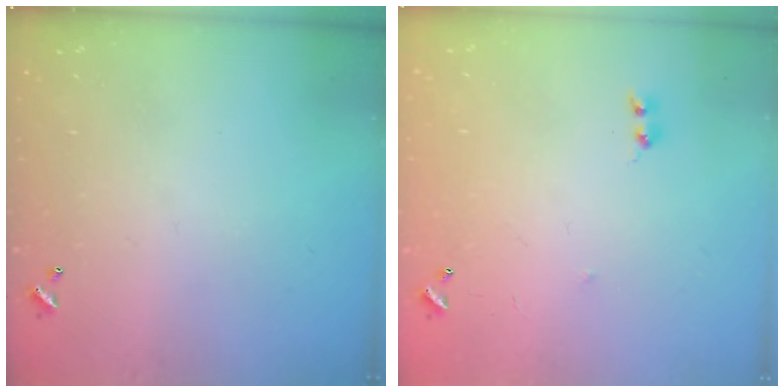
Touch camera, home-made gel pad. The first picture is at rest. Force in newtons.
{"total": 6.4, "press": 6.3, "slide": 0.6}